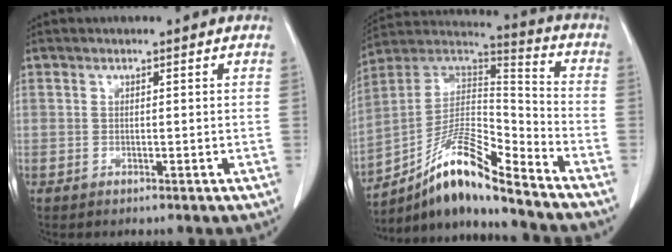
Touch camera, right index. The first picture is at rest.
{"total": 15.0, "force": [-11.1, 1.7, 9.9], "torque": [-0.172, 0.026, -0.192]}